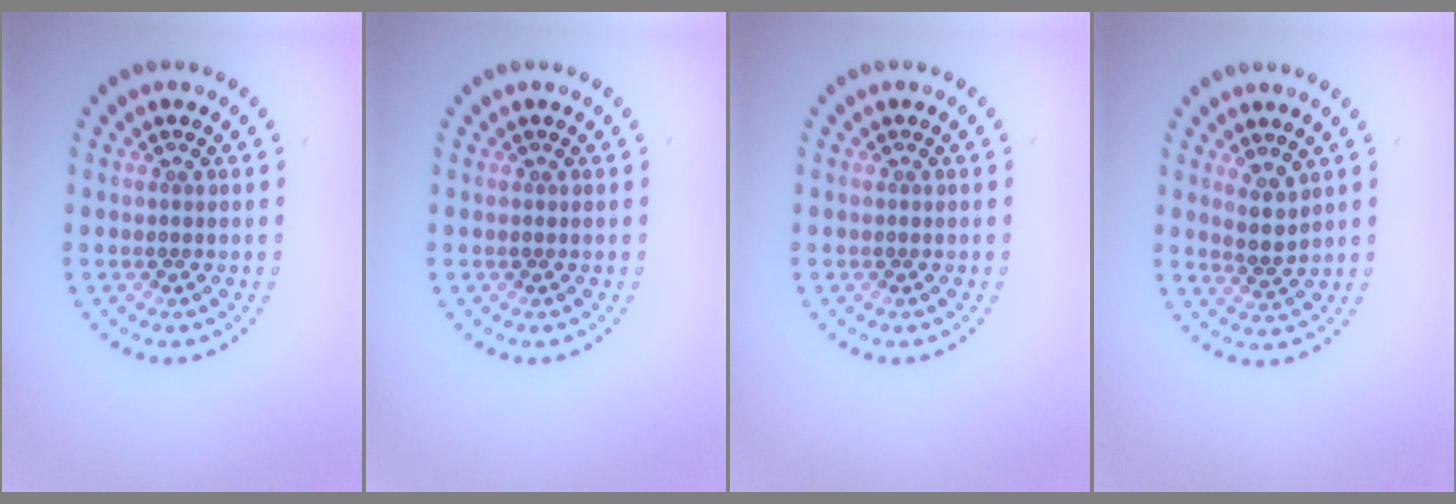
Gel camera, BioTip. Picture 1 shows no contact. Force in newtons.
{"total": 0.0}
{"total": 0.0}
{"total": 2.1, "press": 1.7, "slide": 1.3}